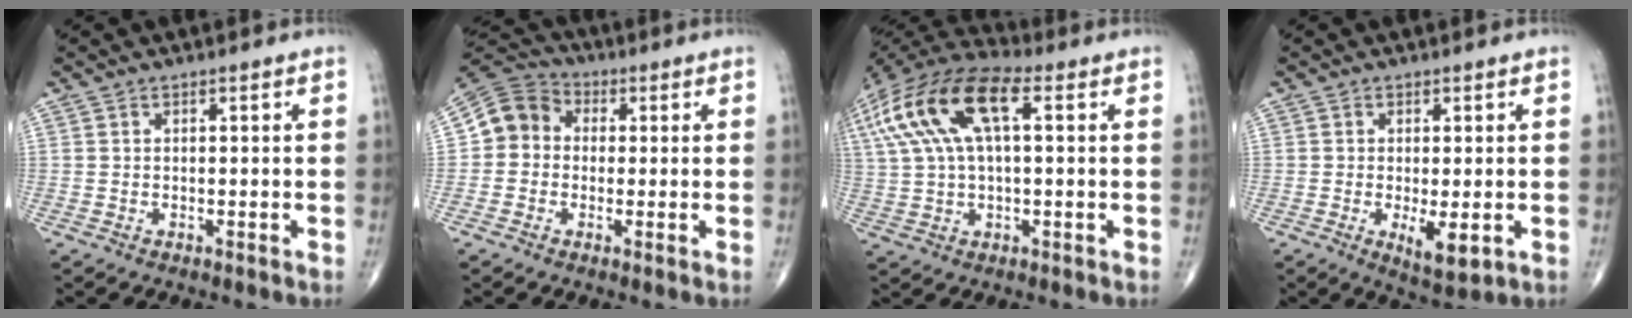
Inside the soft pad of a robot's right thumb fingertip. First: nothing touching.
{"total": 7.8, "force": [0.0, 7.0, 3.4], "torque": [-0.043, 0.025, -0.016]}
{"total": 19.2, "force": [5.4, 8.5, 16.4], "torque": [-0.346, 0.042, 0.090]}
{"total": 5.6, "force": [-1.3, 2.0, 5.0], "torque": [-0.082, -0.017, -0.015]}